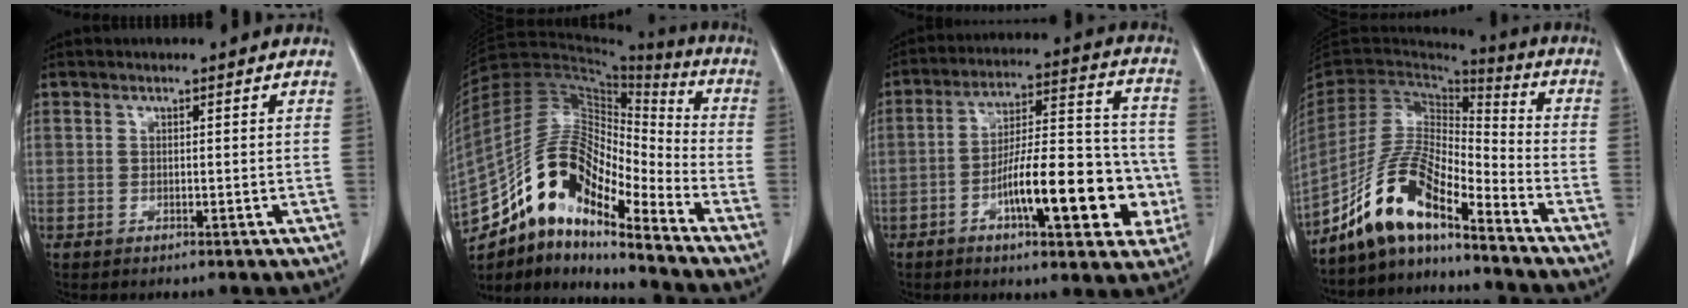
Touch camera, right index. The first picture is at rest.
{"total": 17.0, "force": [-12.1, 4.7, 11.0], "torque": [-0.198, 0.046, -0.213]}
{"total": 17.2, "force": [-5.3, 4.8, 15.7], "torque": [-0.236, 0.026, -0.078]}
{"total": 12.1, "force": [-9.5, 2.6, 7.1], "torque": [-0.147, 0.019, -0.177]}